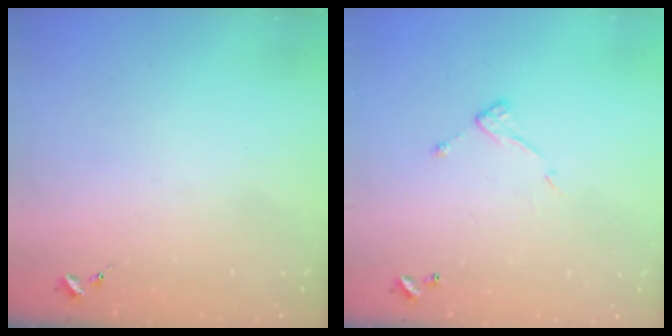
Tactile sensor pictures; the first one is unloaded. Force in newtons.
{"total": 7.5, "press": 7.4, "slide": 0.4}